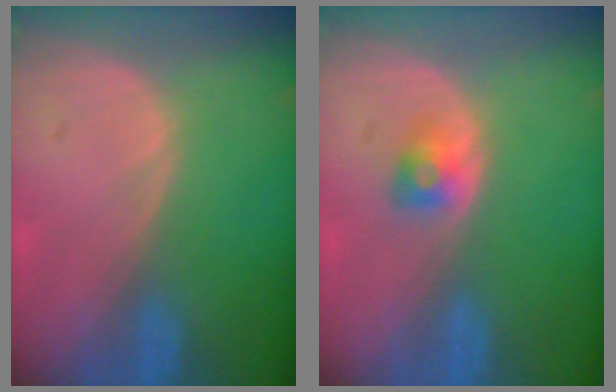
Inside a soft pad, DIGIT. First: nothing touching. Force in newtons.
{"total": 2.4, "press": 2.3, "slide": 0.8}